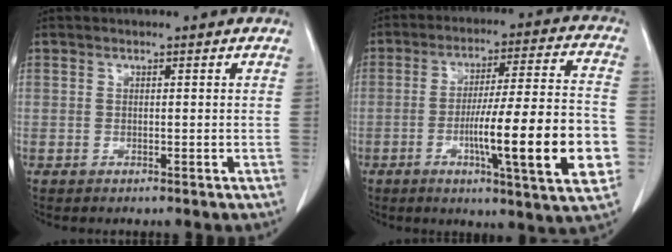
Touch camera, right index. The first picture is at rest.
{"total": 18.4, "force": [-4.7, 0.9, 17.8], "torque": [-0.240, 0.001, -0.066]}